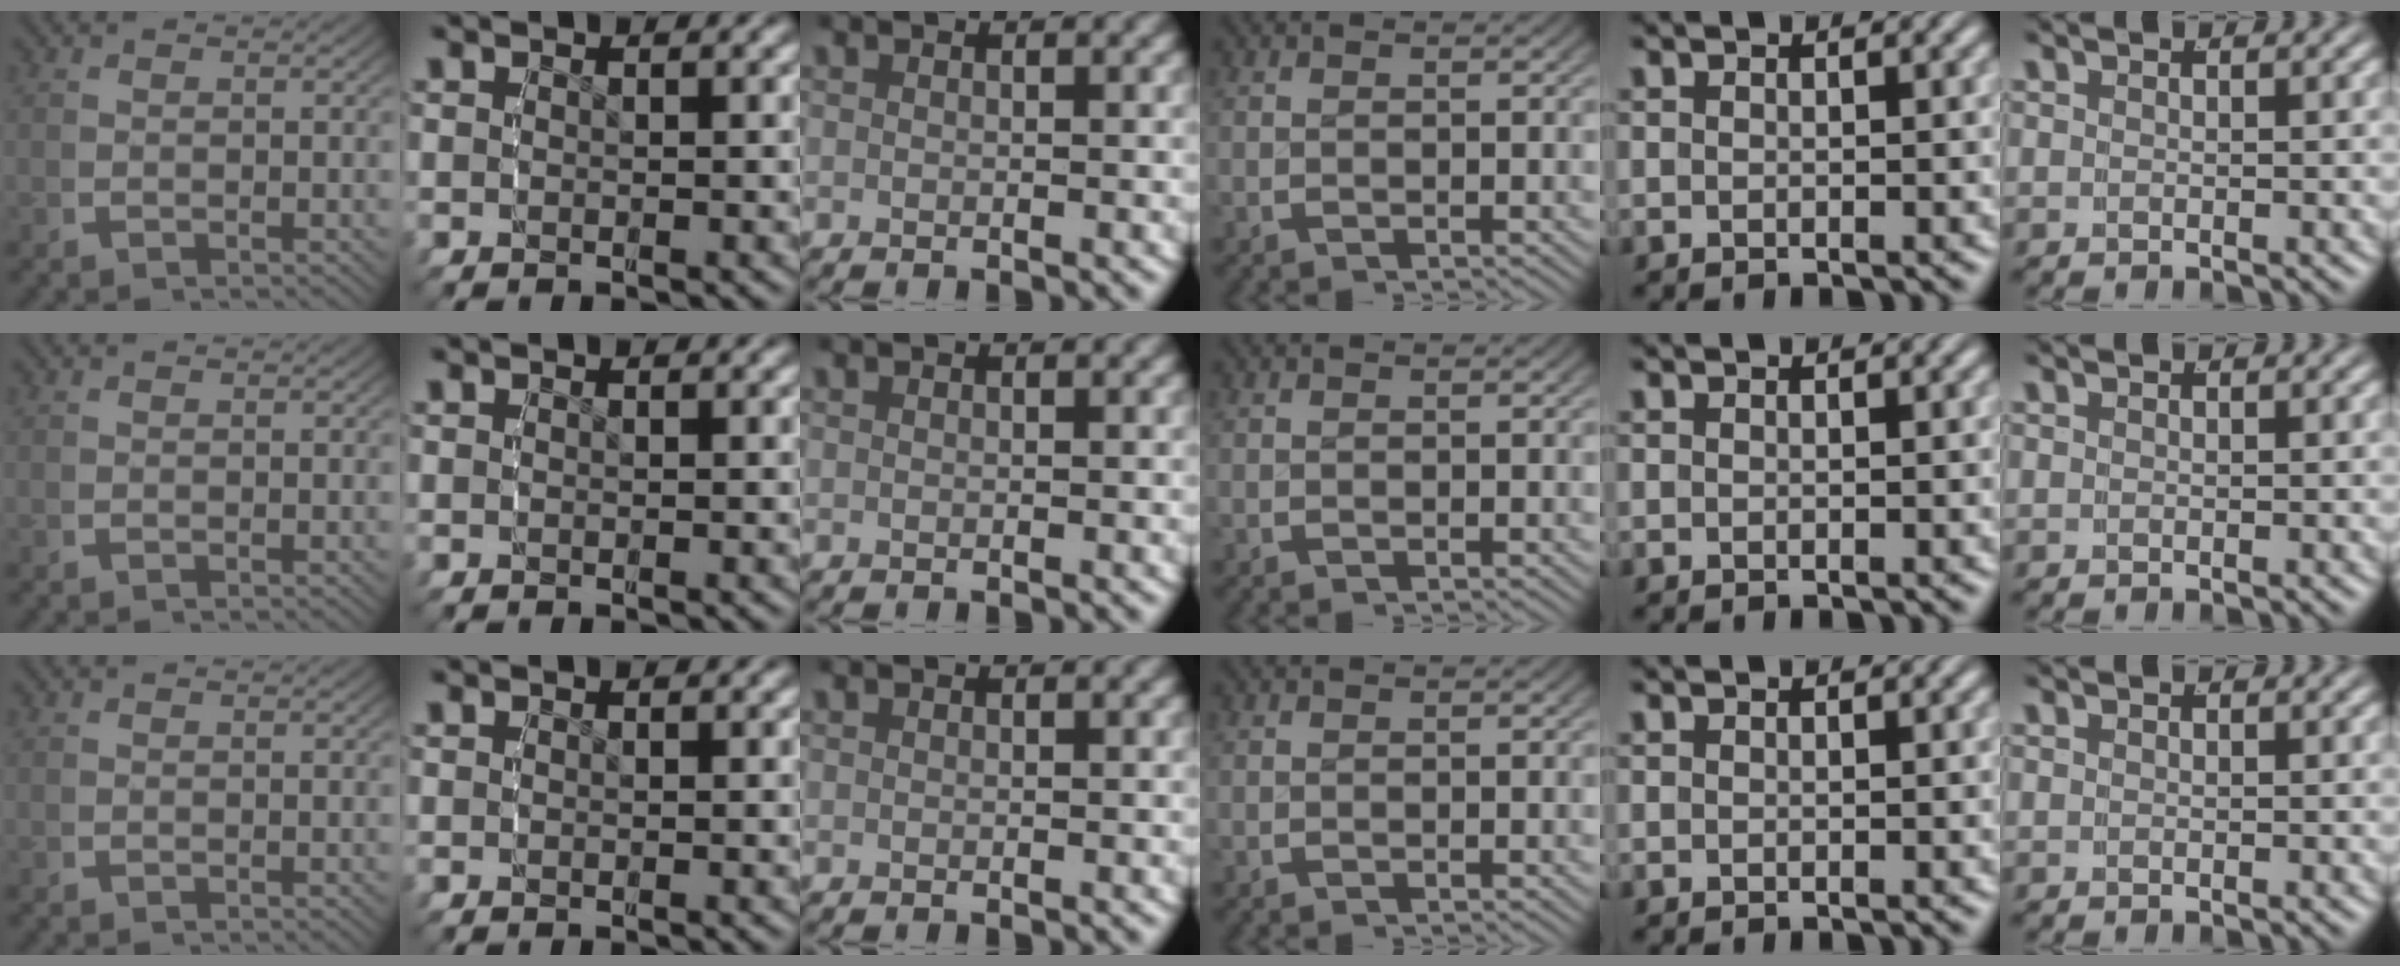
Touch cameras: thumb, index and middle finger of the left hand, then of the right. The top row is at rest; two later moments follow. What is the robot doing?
{"motion": "grasp_and_lifting", "object": "bottle cap"}